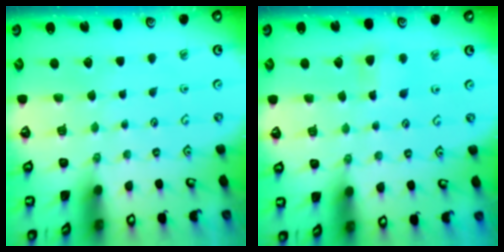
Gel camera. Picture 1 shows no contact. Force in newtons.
{"total": 3.8, "press": 3.7, "slide": 0.6}